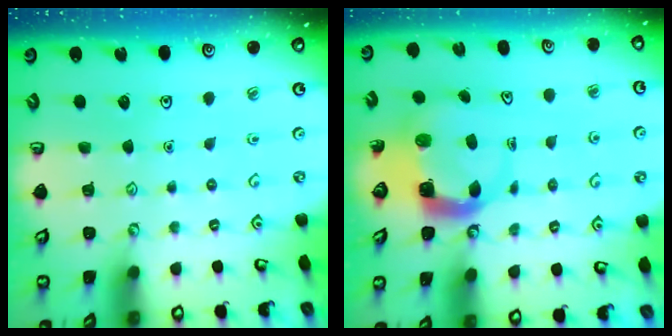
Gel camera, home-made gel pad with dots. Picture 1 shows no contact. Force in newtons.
{"total": 5.3, "press": 5.2, "slide": 0.7}